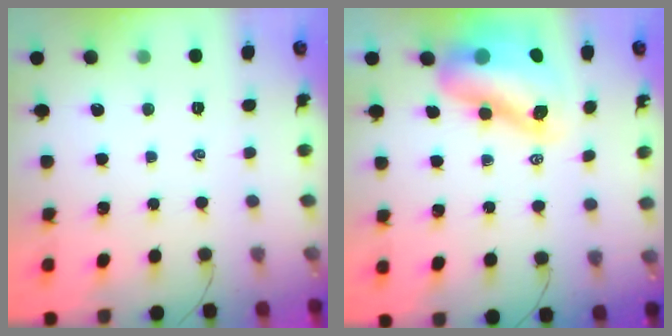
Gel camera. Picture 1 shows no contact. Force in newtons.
{"total": 14.6, "press": 14.1, "slide": 3.9}